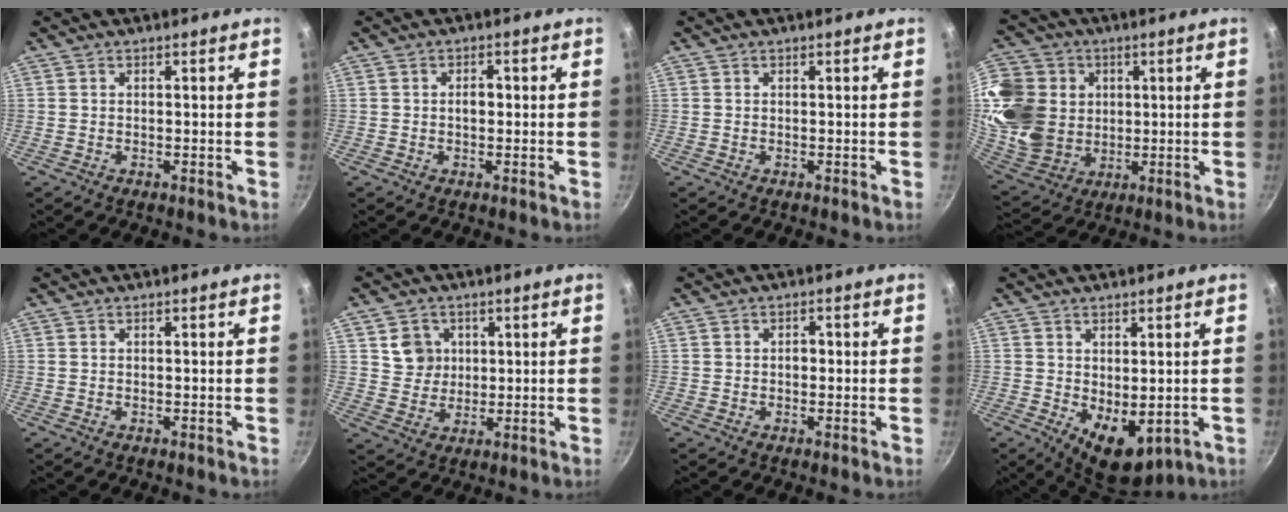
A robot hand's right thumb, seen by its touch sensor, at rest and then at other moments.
{"total": 2.1, "force": [0.0, 1.5, 1.6], "torque": [-0.013, 0.007, -0.002]}
{"total": 0.0}
{"total": 23.1, "force": [4.9, 19.3, 11.7], "torque": [-0.254, -0.005, 0.109]}
{"total": 0.0}
{"total": 5.8, "force": [1.8, 5.3, 1.7], "torque": [-0.001, -0.004, 0.035]}
{"total": 1.5, "force": [-0.2, 1.2, 0.9], "torque": [-0.006, 0.008, -0.004]}
{"total": 7.9, "force": [-0.6, 4.7, 6.4], "torque": [-0.072, -0.015, 0.009]}